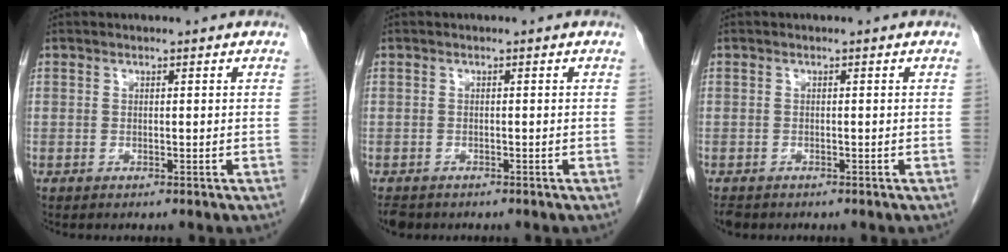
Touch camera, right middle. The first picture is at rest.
{"total": 2.4, "force": [-2.0, 1.2, 0.7], "torque": [-0.018, -0.004, -0.030]}
{"total": 1.9, "force": [-1.6, 0.9, 0.6], "torque": [-0.017, -0.004, -0.023]}